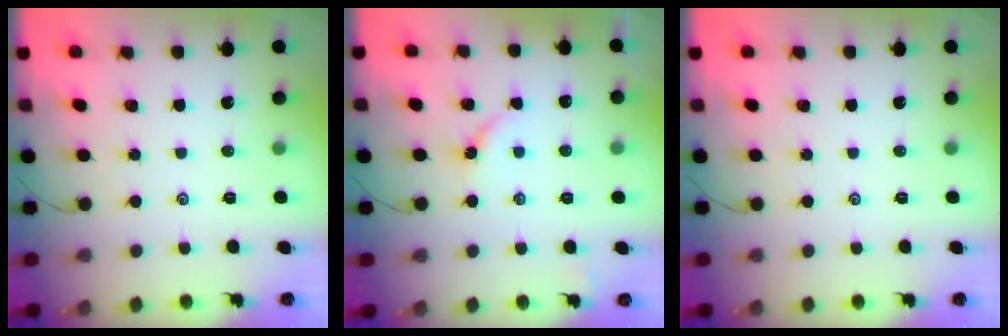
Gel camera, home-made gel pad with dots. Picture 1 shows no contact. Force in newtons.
{"total": 4.8, "press": 4.7, "slide": 0.6}
{"total": 0.0}